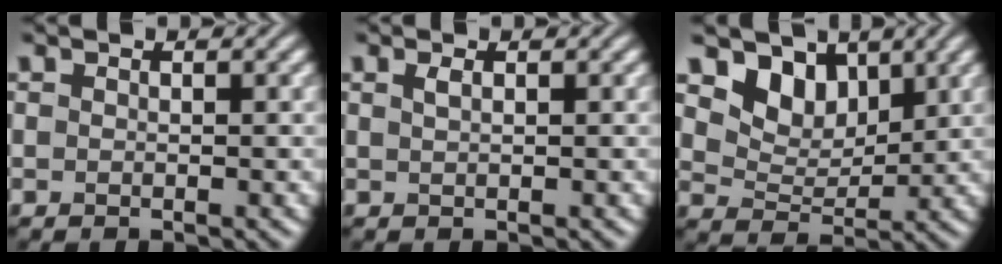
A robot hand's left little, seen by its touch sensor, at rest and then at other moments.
{"total": 0.8, "force": [0.4, 0.3, 0.6], "torque": [-0.014, 0.003, 0.008]}
{"total": 5.3, "force": [3.4, 3.4, 2.1], "torque": [-0.049, -0.027, 0.074]}